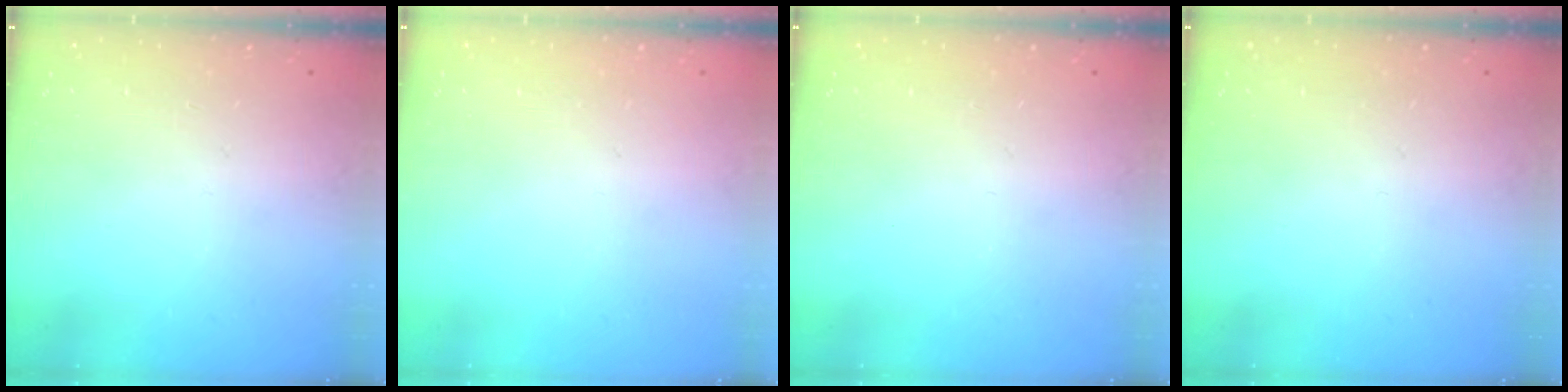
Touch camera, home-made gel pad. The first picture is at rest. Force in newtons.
{"total": 0.0}
{"total": 0.0}
{"total": 0.0}